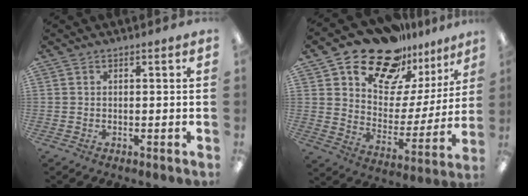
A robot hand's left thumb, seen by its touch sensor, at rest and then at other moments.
{"total": 19.7, "force": [15.6, 9.8, 7.0], "torque": [-0.126, -0.113, 0.276]}